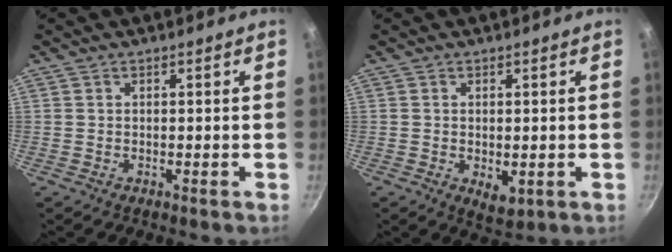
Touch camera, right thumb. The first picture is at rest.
{"total": 4.3, "force": [-0.7, 2.4, 3.5], "torque": [-0.048, -0.014, -0.004]}